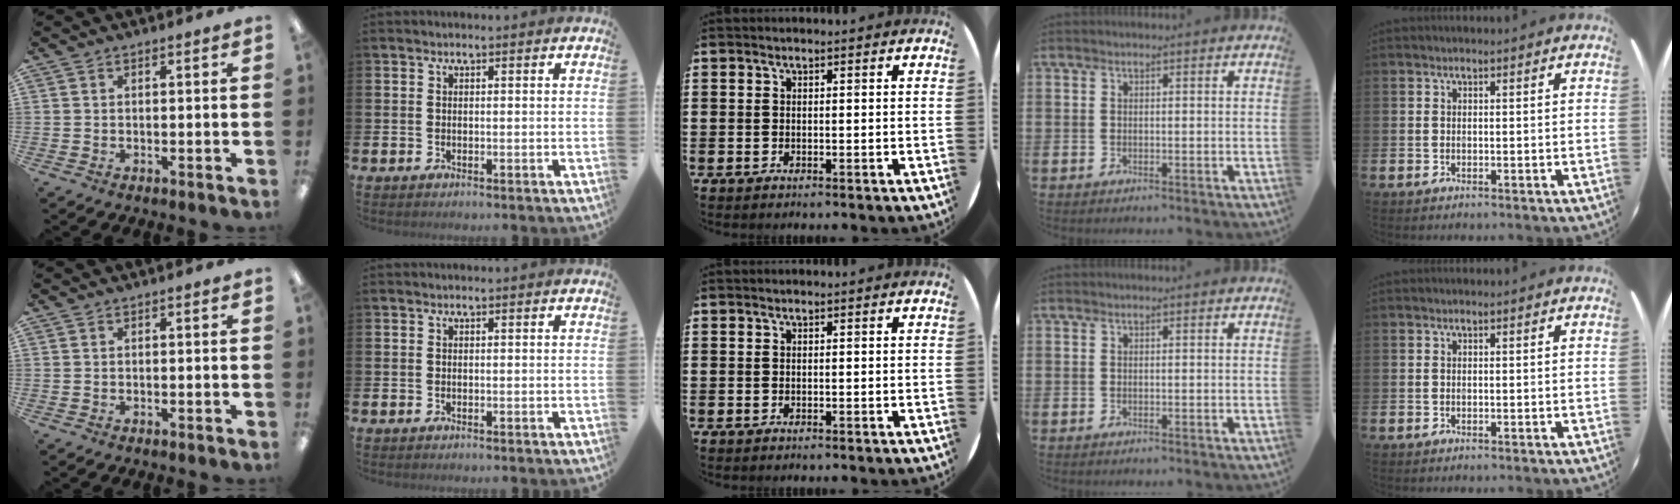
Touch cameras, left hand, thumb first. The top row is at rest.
{}